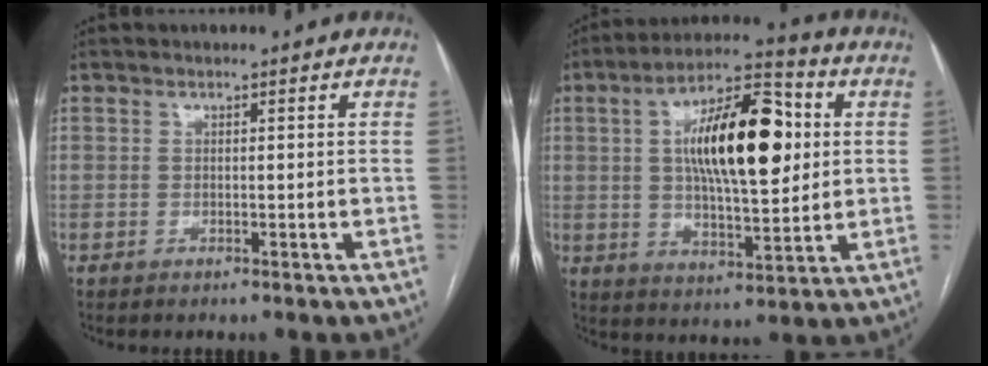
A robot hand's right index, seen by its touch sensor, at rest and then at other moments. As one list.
[{"total": 17.4, "force": [3.2, 5.6, 16.1], "torque": [-0.272, 0.025, 0.050]}]